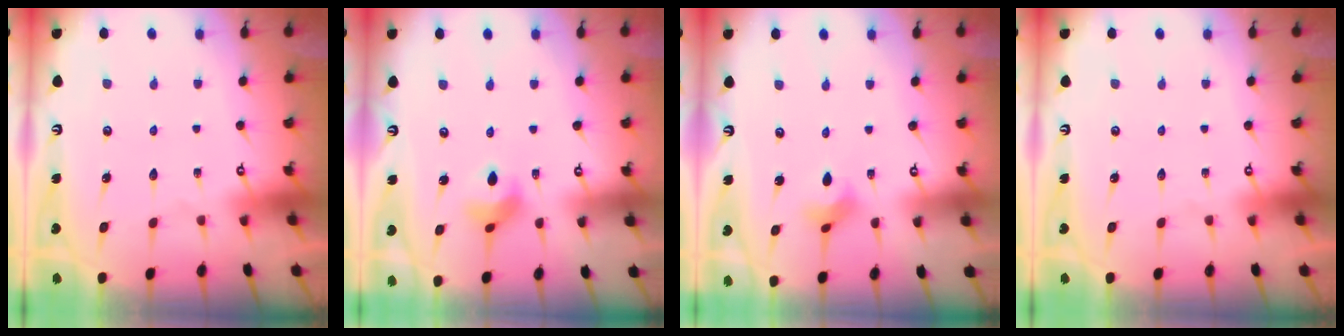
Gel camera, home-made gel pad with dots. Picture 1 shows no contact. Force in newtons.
{"total": 8.0, "press": 8.0, "slide": 1.1}
{"total": 2.9, "press": 2.9, "slide": 0.4}
{"total": 0.0}